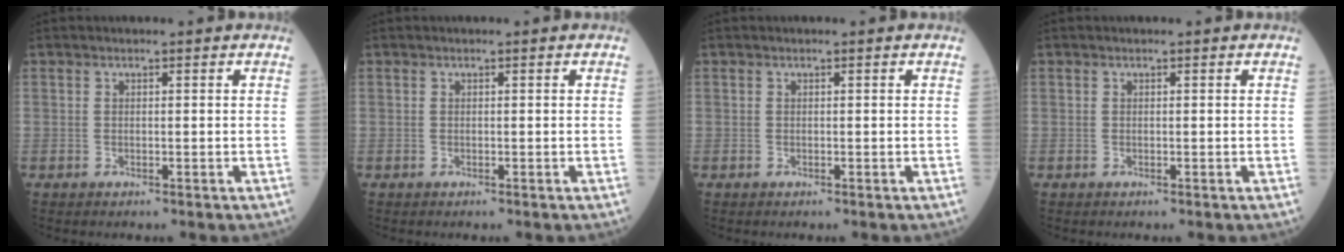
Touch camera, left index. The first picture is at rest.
{"total": 0.0}
{"total": 0.0}
{"total": 0.0}